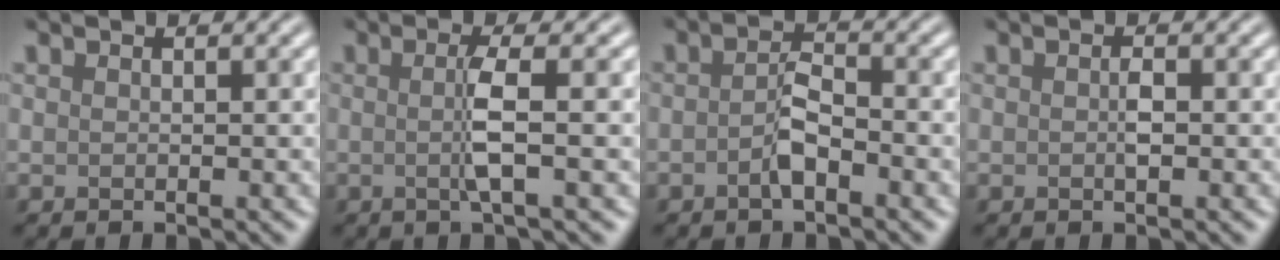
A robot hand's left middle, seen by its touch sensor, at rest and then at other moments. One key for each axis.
{"total": 3.1, "fx": -0.1, "fy": 0.4, "fz": 3.0, "tx": -0.059, "ty": -0.005, "tz": -0.005}
{"total": 2.4, "fx": -1.1, "fy": 0.8, "fz": 2.0, "tx": -0.037, "ty": 0.006, "tz": -0.025}
{"total": 1.0, "fx": -0.1, "fy": 0.3, "fz": 1.0, "tx": -0.019, "ty": -0.001, "tz": -0.001}